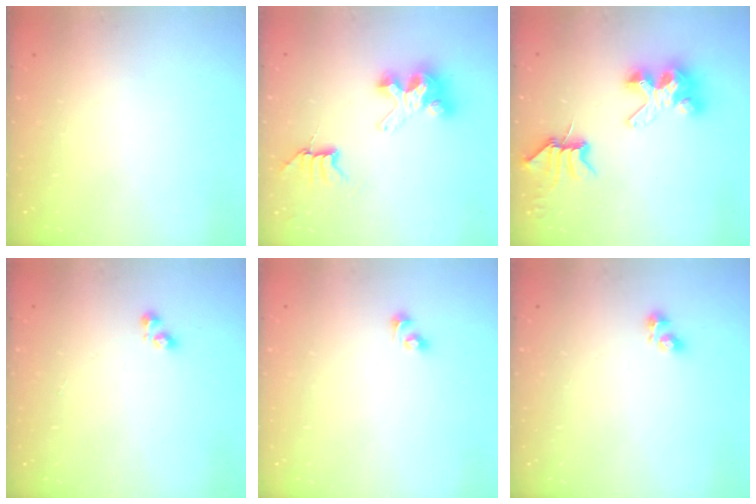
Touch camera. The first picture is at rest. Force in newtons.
{"total": 7.2, "press": 7.1, "slide": 0.6}
{"total": 7.0, "press": 6.9, "slide": 0.6}
{"total": 2.4, "press": 2.3, "slide": 0.6}
{"total": 2.7, "press": 2.5, "slide": 1.2}
{"total": 3.6, "press": 3.4, "slide": 1.3}